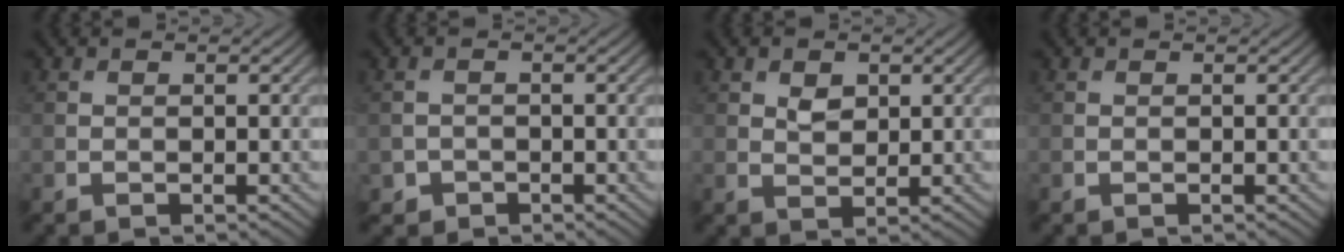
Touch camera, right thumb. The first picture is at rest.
{"total": 1.6, "force": [-0.9, 1.3, 0.2], "torque": [0.002, -0.003, -0.021]}
{"total": 2.2, "force": [1.0, 1.5, 1.3], "torque": [-0.023, -0.003, 0.019]}
{"total": 0.0}